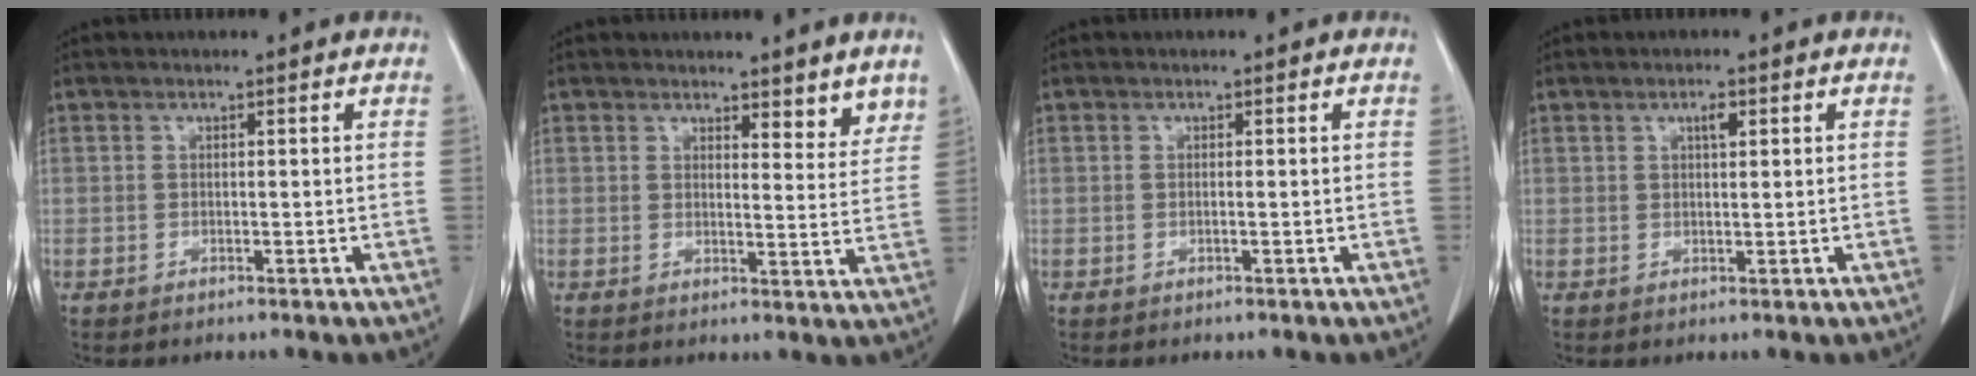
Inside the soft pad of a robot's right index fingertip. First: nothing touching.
{"total": 5.2, "force": [4.5, 1.8, 1.8], "torque": [-0.005, -0.020, 0.048]}
{"total": 0.0}
{"total": 1.6, "force": [0.7, 0.5, 1.3], "torque": [-0.023, 0.001, 0.010]}